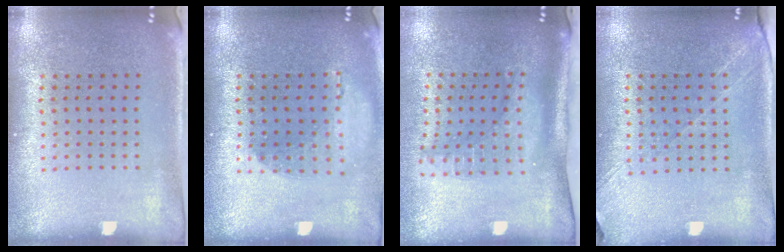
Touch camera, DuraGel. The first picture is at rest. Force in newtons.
{"total": 1.1, "press": 1.1, "slide": 0.2}
{"total": 2.2, "press": 1.7, "slide": 1.5}
{"total": 1.3, "press": 1.2, "slide": 0.5}